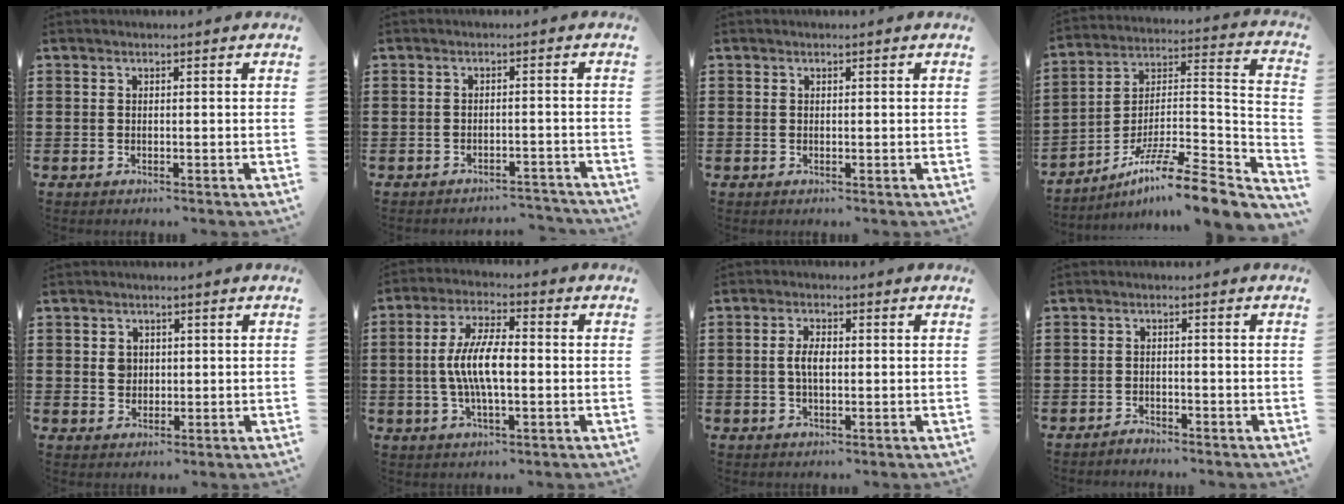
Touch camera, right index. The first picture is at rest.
{"total": 2.6, "force": [-2.6, 0.0, 0.2], "torque": [-0.008, -0.001, -0.055]}
{"total": 0.0}
{"total": 10.8, "force": [-8.4, 1.2, 6.7], "torque": [-0.109, 0.008, -0.164]}
{"total": 2.5, "force": [0.3, 2.2, 1.2], "torque": [-0.030, 0.009, 0.005]}
{"total": 8.3, "force": [-0.7, 2.6, 7.8], "torque": [-0.172, -0.006, -0.022]}
{"total": 3.3, "force": [0.0, 1.5, 3.0], "torque": [-0.066, 0.000, -0.003]}
{"total": 1.4, "force": [-1.4, 0.3, 0.0], "torque": [-0.004, 0.006, -0.030]}